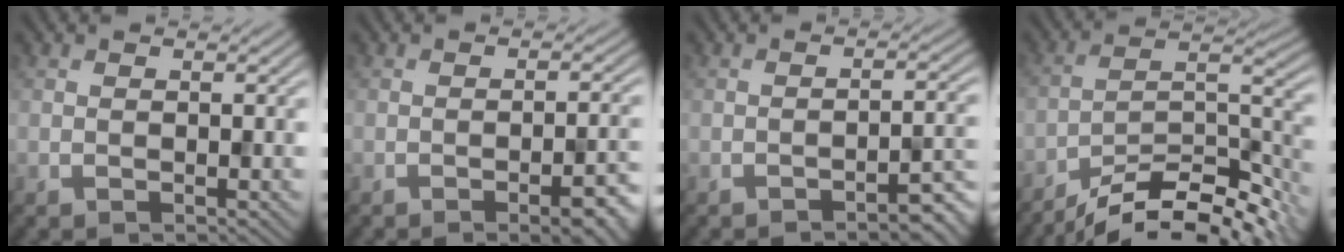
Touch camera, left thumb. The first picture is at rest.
{"total": 4.6, "force": [-2.4, 1.0, 3.8], "torque": [-0.053, 0.002, -0.033]}
{"total": 3.9, "force": [-2.8, 0.6, 2.6], "torque": [-0.031, 0.011, -0.044]}
{"total": 14.3, "force": [-11.8, 2.9, 7.5], "torque": [-0.132, 0.005, -0.197]}